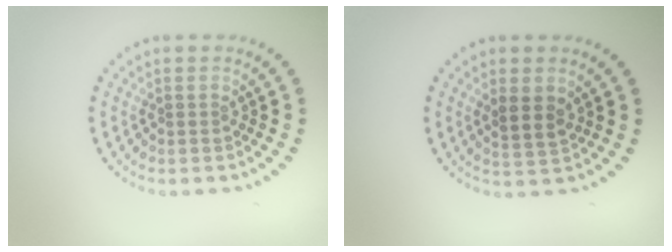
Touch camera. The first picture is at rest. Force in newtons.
{"total": 2.2, "press": 2.1, "slide": 0.9}